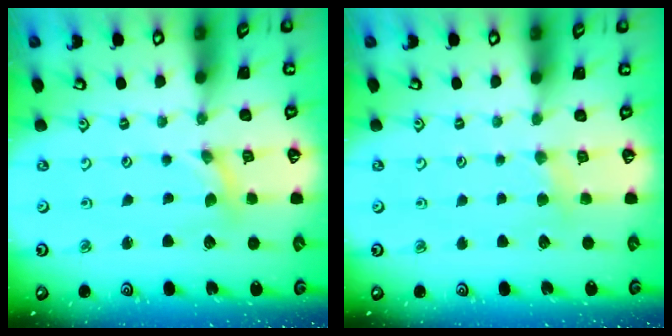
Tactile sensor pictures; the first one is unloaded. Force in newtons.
{"total": 3.4, "press": 3.3, "slide": 0.5}